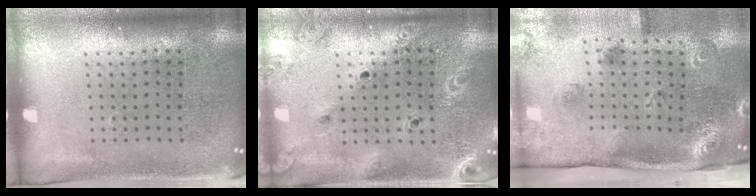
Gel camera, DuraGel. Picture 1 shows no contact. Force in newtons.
{"total": 2.0, "press": 1.9, "slide": 0.7}
{"total": 2.3, "press": 1.8, "slide": 1.5}